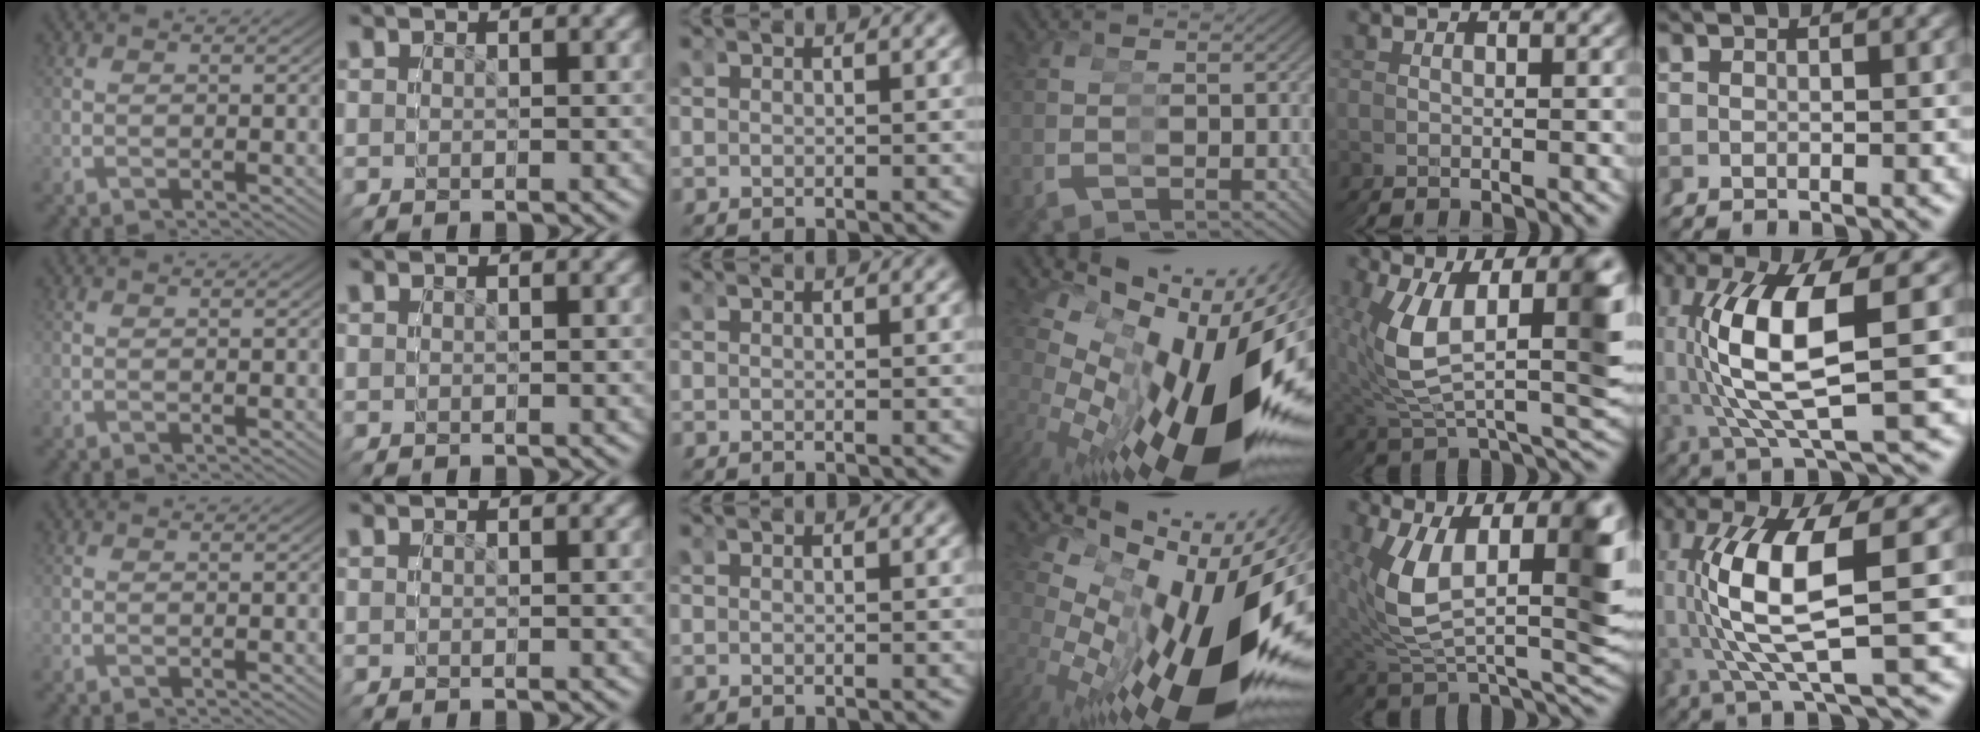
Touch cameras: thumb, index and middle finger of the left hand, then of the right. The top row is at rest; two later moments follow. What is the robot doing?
{"motion": "grasp_and_lifting", "object": "legos"}